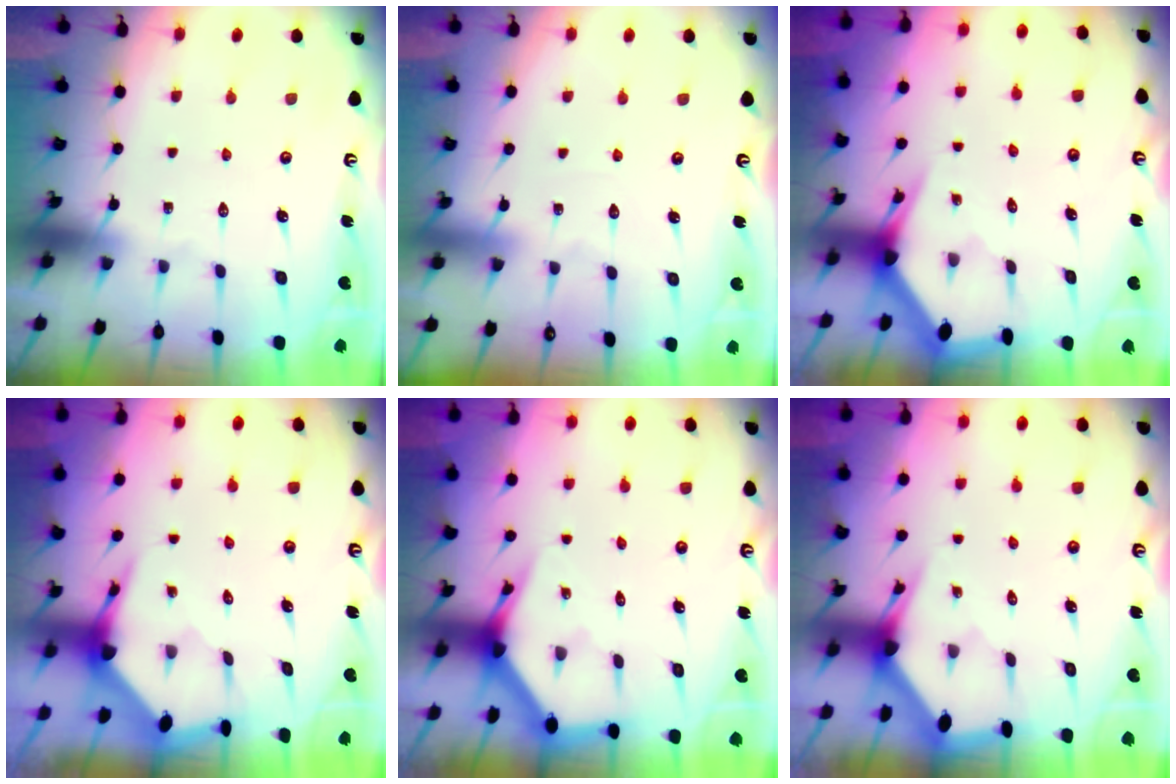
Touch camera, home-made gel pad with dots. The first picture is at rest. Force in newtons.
{"total": 2.9, "press": 2.9, "slide": 0.3}
{"total": 3.2, "press": 3.2, "slide": 0.1}
{"total": 3.7, "press": 3.6, "slide": 0.4}
{"total": 3.9, "press": 3.9, "slide": 0.2}
{"total": 2.9, "press": 2.9, "slide": 0.2}